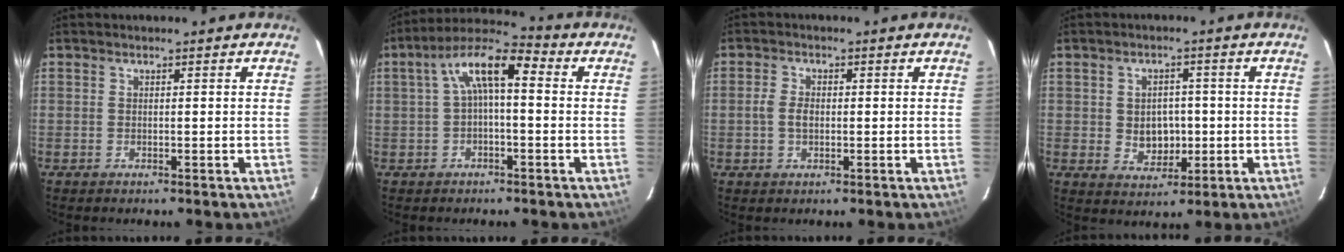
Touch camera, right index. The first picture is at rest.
{"total": 9.0, "force": [0.9, 3.2, 8.3], "torque": [-0.159, 0.033, 0.013]}
{"total": 3.0, "force": [-0.4, 1.8, 2.3], "torque": [-0.048, 0.007, -0.006]}
{"total": 5.7, "force": [-0.4, 4.7, 3.2], "torque": [-0.060, 0.005, 0.008]}